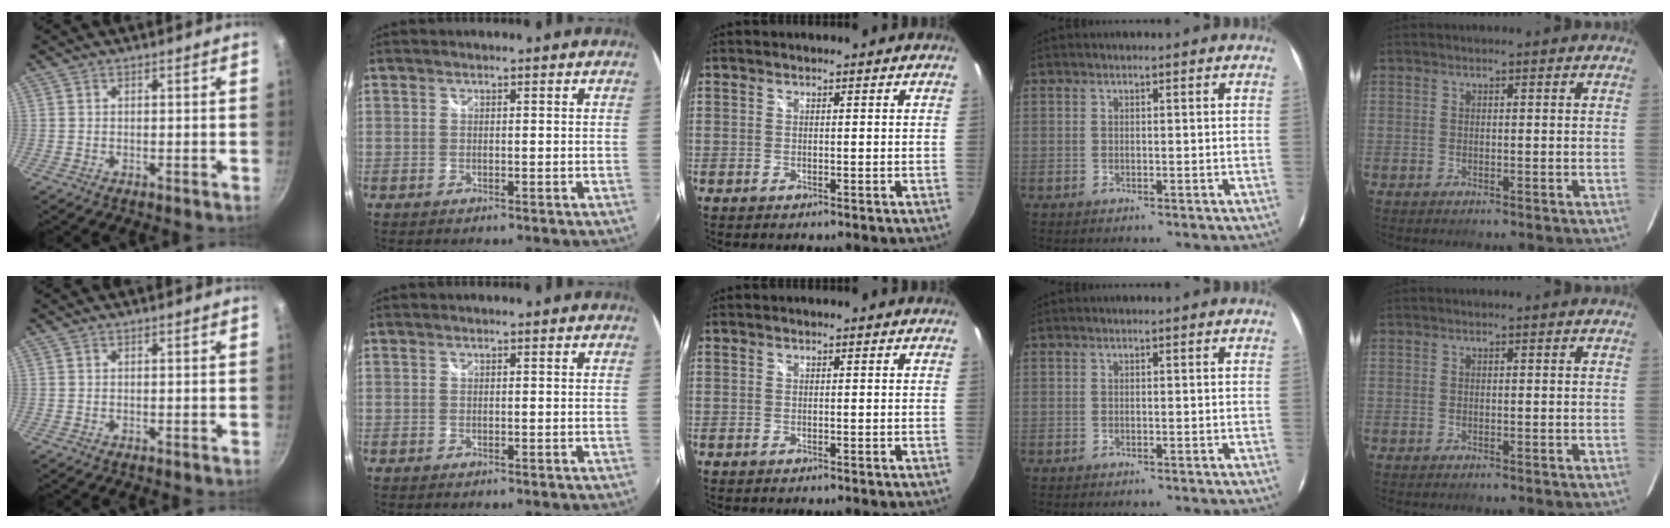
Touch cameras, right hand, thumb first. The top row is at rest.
{}